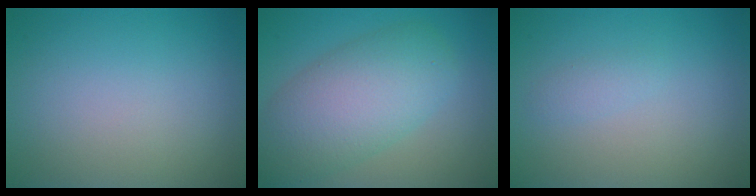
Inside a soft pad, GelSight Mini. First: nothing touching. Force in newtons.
{"total": 7.2, "press": 7.2, "slide": 0.0}
{"total": 0.8, "press": 0.8, "slide": 0.1}